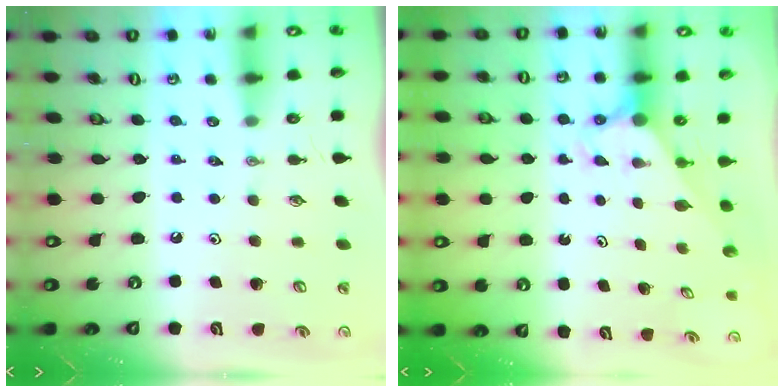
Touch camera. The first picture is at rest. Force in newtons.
{"total": 2.8, "press": 2.8, "slide": 0.0}